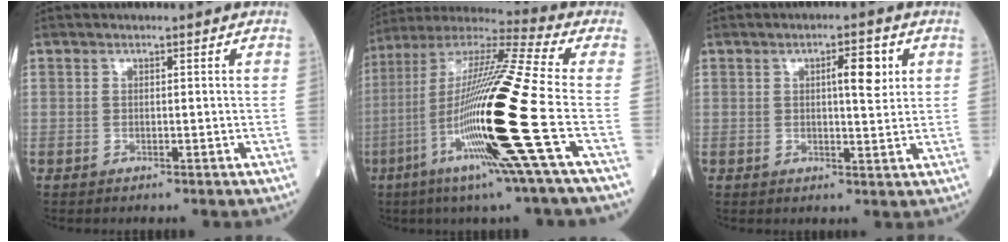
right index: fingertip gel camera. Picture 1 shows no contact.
{"total": 23.9, "force": [-6.6, -1.0, 22.9], "torque": [-0.455, -0.039, -0.141]}
{"total": 4.6, "force": [1.5, 1.0, 4.2], "torque": [-0.063, 0.004, 0.020]}